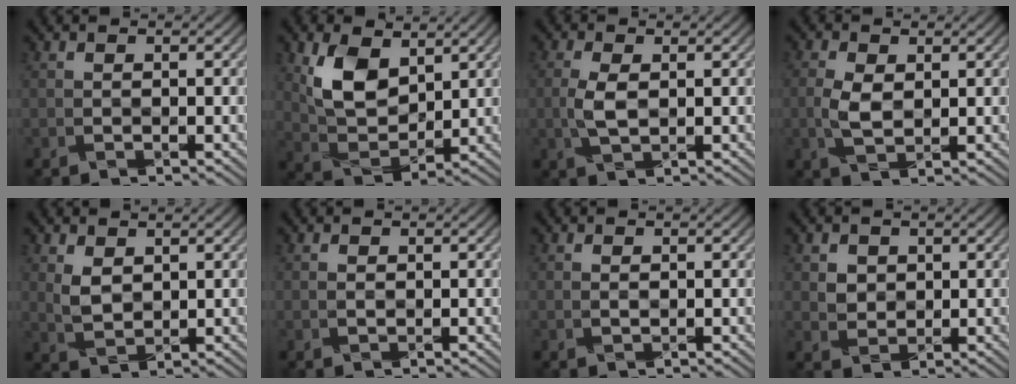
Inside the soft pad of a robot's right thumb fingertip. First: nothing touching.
{"total": 7.3, "force": [3.7, 4.2, 4.6], "torque": [-0.102, -0.012, 0.075]}
{"total": 2.6, "force": [-0.1, 1.2, 2.3], "torque": [-0.063, -0.003, 0.002]}
{"total": 3.0, "force": [0.1, 1.8, 2.4], "torque": [-0.067, -0.004, 0.005]}
{"total": 2.3, "force": [1.4, 1.5, 1.2], "torque": [-0.037, -0.007, 0.038]}
{"total": 0.0}
{"total": 0.0}
{"total": 1.9, "force": [1.1, 1.6, -0.1], "torque": [-0.008, -0.008, 0.025]}